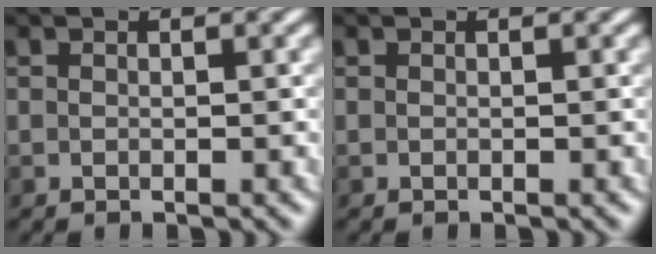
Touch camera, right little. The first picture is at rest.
{"total": 0.0}